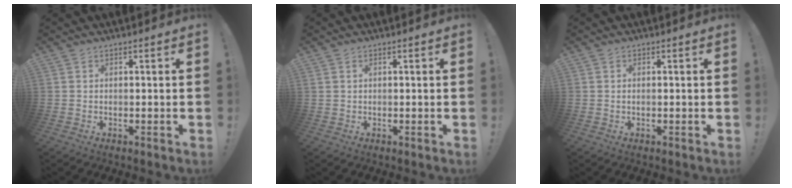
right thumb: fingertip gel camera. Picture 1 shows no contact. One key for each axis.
{"total": 0.7, "fx": 0.4, "fy": 0.4, "fz": 0.4, "tx": -0.010, "ty": 0.002, "tz": 0.007}
{"total": 0.6, "fx": 0.1, "fy": 0.2, "fz": 0.5, "tx": -0.014, "ty": 0.002, "tz": 0.002}